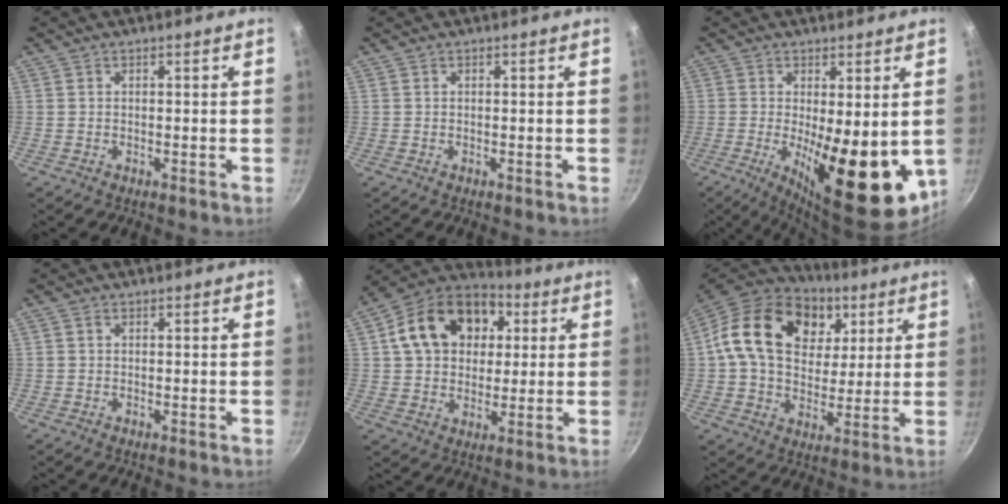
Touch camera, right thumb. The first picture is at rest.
{"total": 0.0}
{"total": 17.2, "force": [-2.0, 6.5, 15.8], "torque": [-0.200, -0.025, -0.015]}
{"total": 0.6, "force": [0.1, 0.5, 0.3], "torque": [-0.005, 0.004, 0.001]}
{"total": 18.6, "force": [4.6, 14.0, 11.4], "torque": [-0.173, 0.025, 0.066]}
{"total": 22.5, "force": [7.2, 16.2, 13.9], "torque": [-0.223, -0.001, 0.115]}